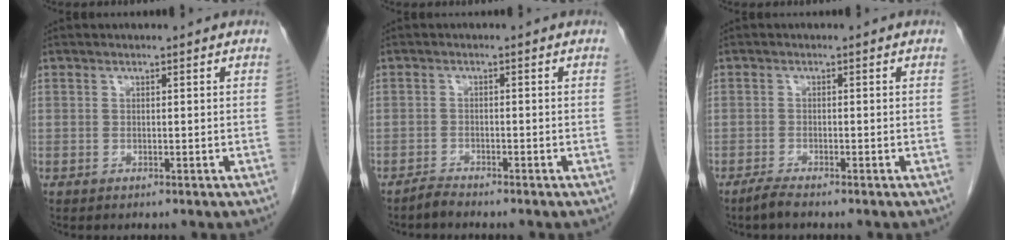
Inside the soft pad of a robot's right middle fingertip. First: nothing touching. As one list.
[{"total": 1.5, "force": [-1.5, -0.1, 0.1], "torque": [-0.003, -0.004, -0.028]}, {"total": 1.8, "force": [-1.5, -0.1, 0.9], "torque": [-0.027, -0.005, -0.032]}]